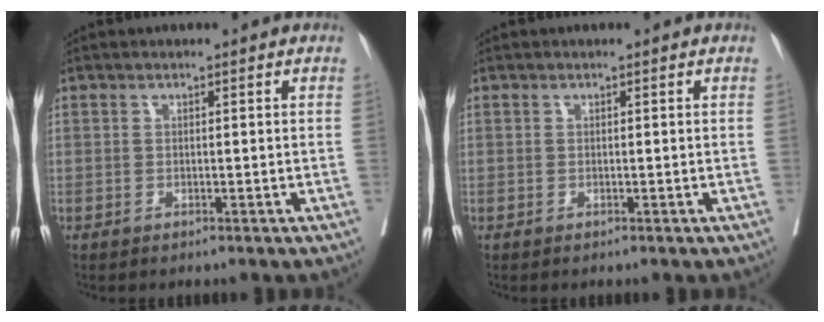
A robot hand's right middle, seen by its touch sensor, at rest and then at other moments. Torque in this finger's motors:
{"motor_torque": [0.00, 0.00, 0.00, 0.00]}